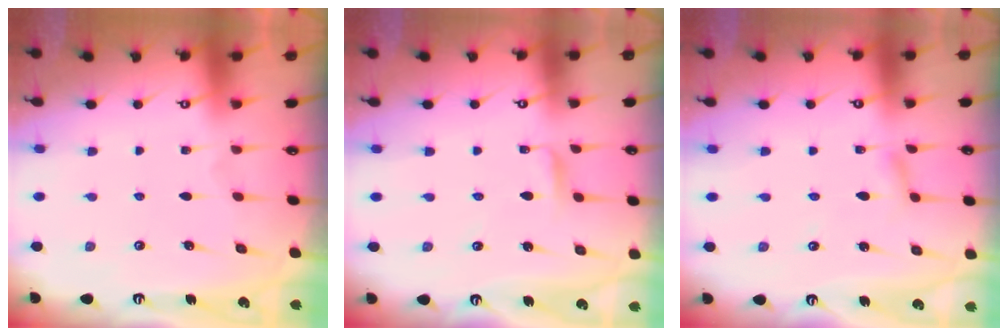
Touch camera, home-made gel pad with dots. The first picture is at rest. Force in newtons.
{"total": 3.0, "press": 3.0, "slide": 0.3}
{"total": 1.4, "press": 1.4, "slide": 0.2}